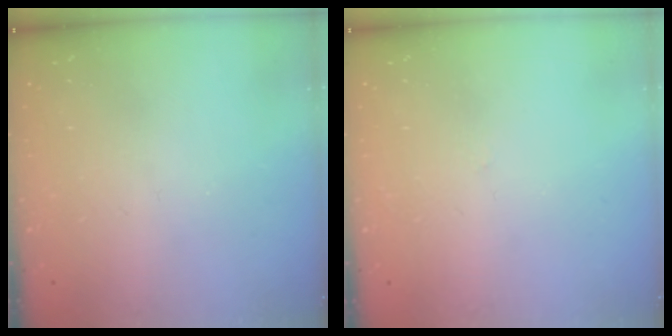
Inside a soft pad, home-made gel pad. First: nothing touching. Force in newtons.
{"total": 2.7, "press": 2.6, "slide": 0.3}